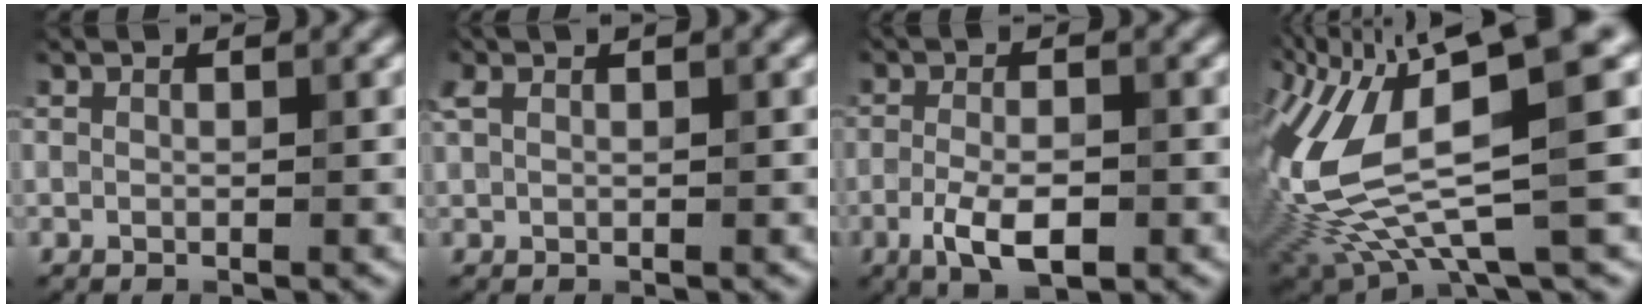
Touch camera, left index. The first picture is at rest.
{"total": 1.8, "force": [1.1, 0.6, 1.3], "torque": [-0.025, 0.006, 0.021]}
{"total": 4.5, "force": [-1.8, 1.7, 3.7], "torque": [-0.074, -0.004, -0.034]}
{"total": 12.1, "force": [1.8, 3.2, 11.5], "torque": [-0.244, -0.006, 0.047]}